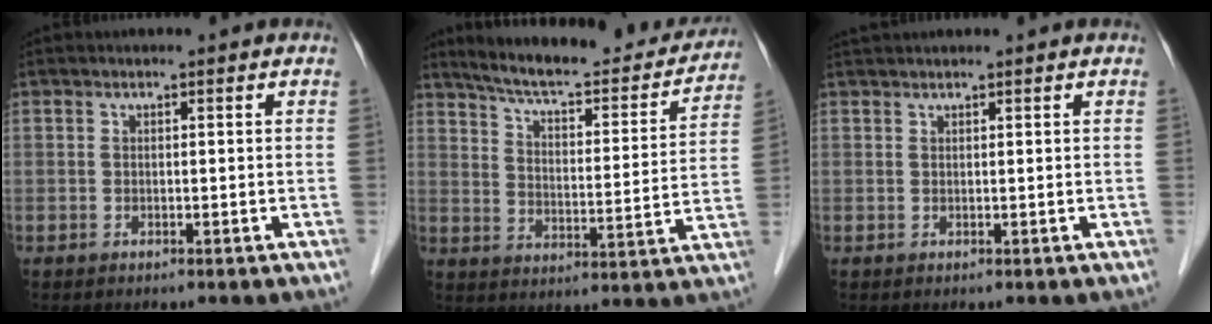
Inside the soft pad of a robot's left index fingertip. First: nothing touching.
{"total": 21.4, "force": [19.4, 4.0, 8.2], "torque": [-0.116, -0.016, 0.259]}
{"total": 1.9, "force": [1.8, -0.2, 0.7], "torque": [-0.009, 0.024, 0.037]}